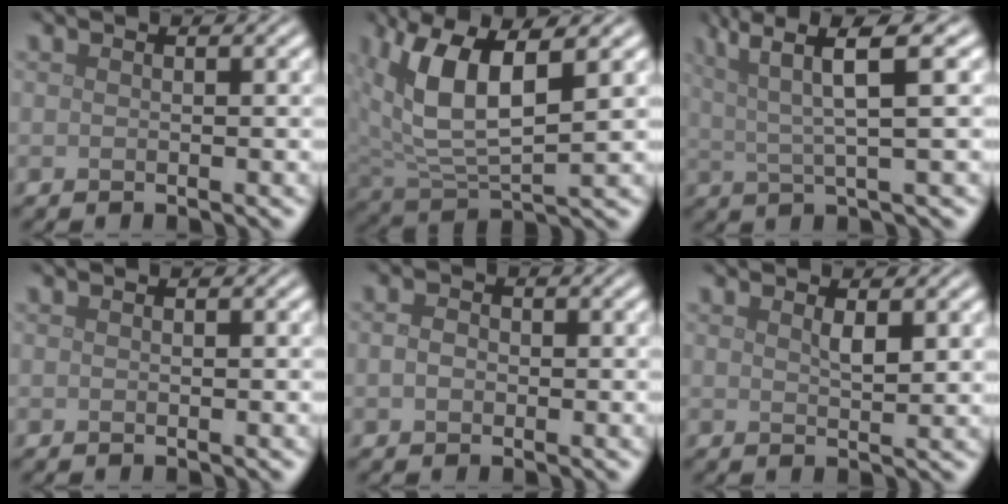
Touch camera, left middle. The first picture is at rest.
{"total": 7.6, "force": [2.5, 3.3, 6.4], "torque": [-0.138, 0.000, 0.046]}
{"total": 6.7, "force": [3.1, 1.3, 5.9], "torque": [-0.102, 0.014, 0.055]}
{"total": 0.0}
{"total": 1.4, "force": [-0.1, 1.1, 0.8], "torque": [-0.019, -0.001, -0.005]}
{"total": 1.4, "force": [0.8, 0.3, 1.1], "torque": [-0.023, -0.003, 0.016]}